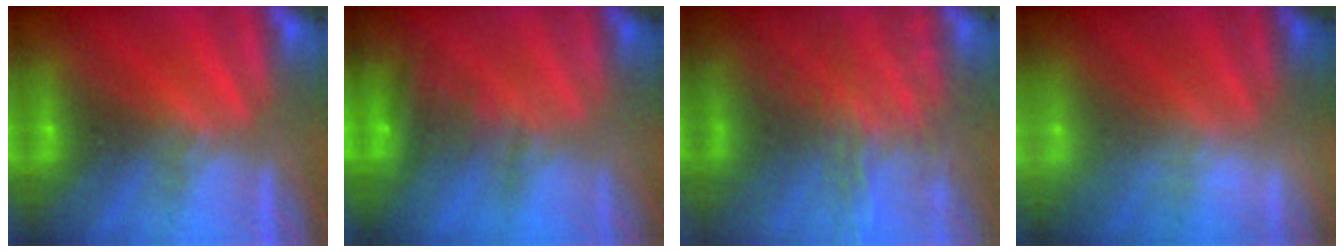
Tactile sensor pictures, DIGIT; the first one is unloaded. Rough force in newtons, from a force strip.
{"total": 5.1}
{"total": 7.2}
{"total": 1.9}